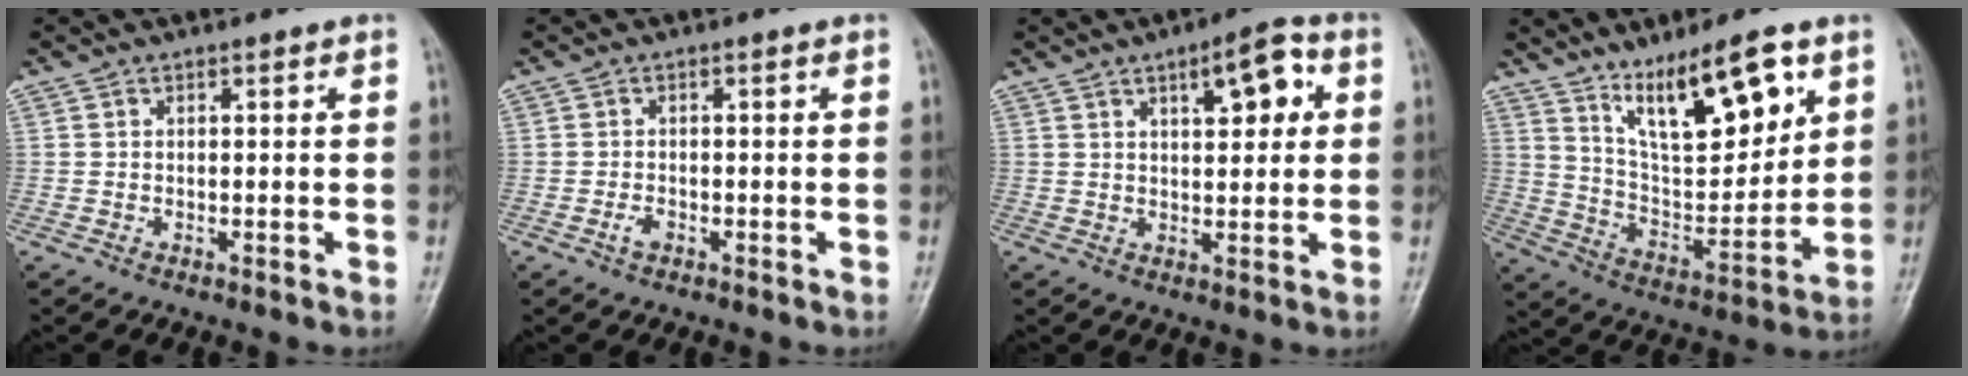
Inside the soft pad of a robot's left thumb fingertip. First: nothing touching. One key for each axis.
{"total": 1.3, "fx": -0.7, "fy": 0.7, "fz": 0.7, "tx": -0.017, "ty": 0.003, "tz": -0.016}
{"total": 8.1, "fx": 3.1, "fy": 3.2, "fz": 6.8, "tx": -0.074, "ty": -0.002, "tz": 0.038}
{"total": 16.3, "fx": 9.3, "fy": 5.3, "fz": 12.2, "tx": -0.169, "ty": -0.053, "tz": 0.173}